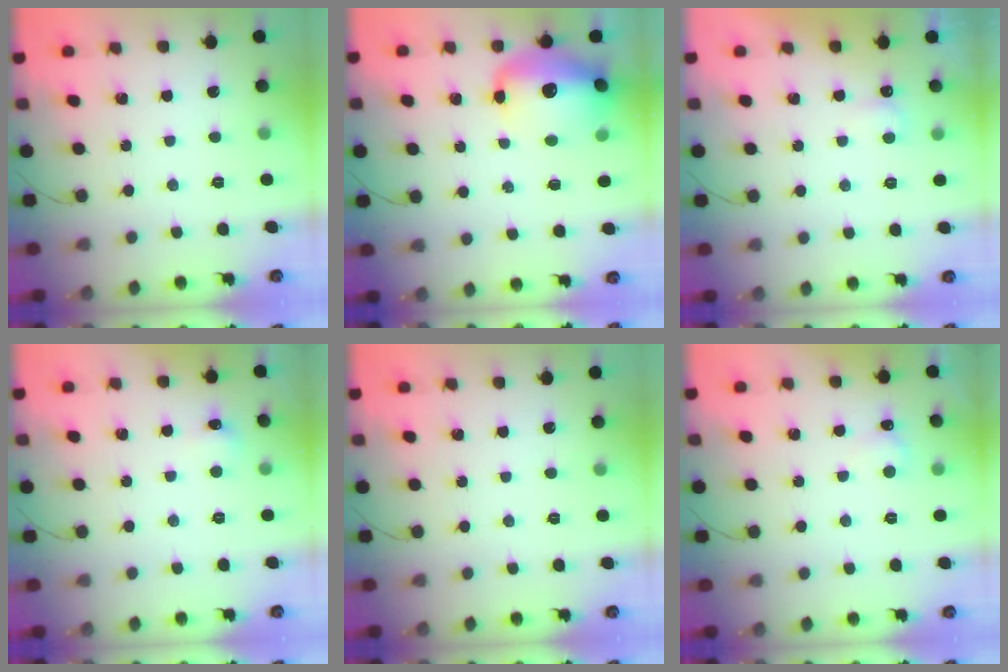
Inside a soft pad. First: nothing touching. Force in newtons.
{"total": 15.5, "press": 15.1, "slide": 3.7}
{"total": 2.4, "press": 2.4, "slide": 0.6}
{"total": 5.2, "press": 5.0, "slide": 1.4}
{"total": 0.0}
{"total": 4.8, "press": 4.6, "slide": 1.2}